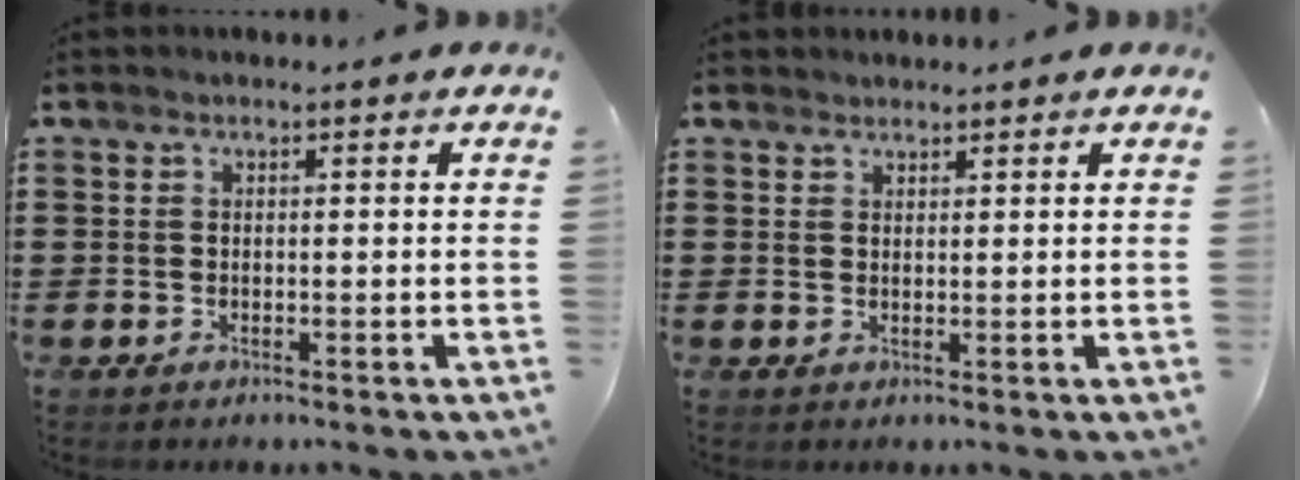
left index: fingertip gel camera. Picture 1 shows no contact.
{"total": 1.5, "force": [1.5, 0.4, -0.1], "torque": [-0.001, 0.001, 0.029]}